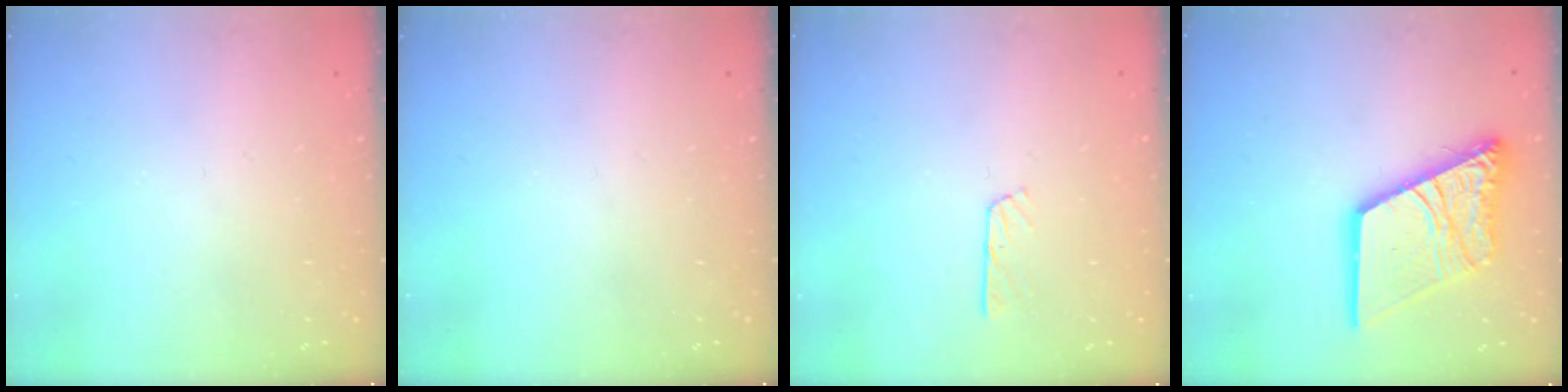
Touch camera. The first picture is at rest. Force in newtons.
{"total": 0.0}
{"total": 3.1, "press": 3.1, "slide": 0.3}
{"total": 18.7, "press": 18.6, "slide": 2.5}